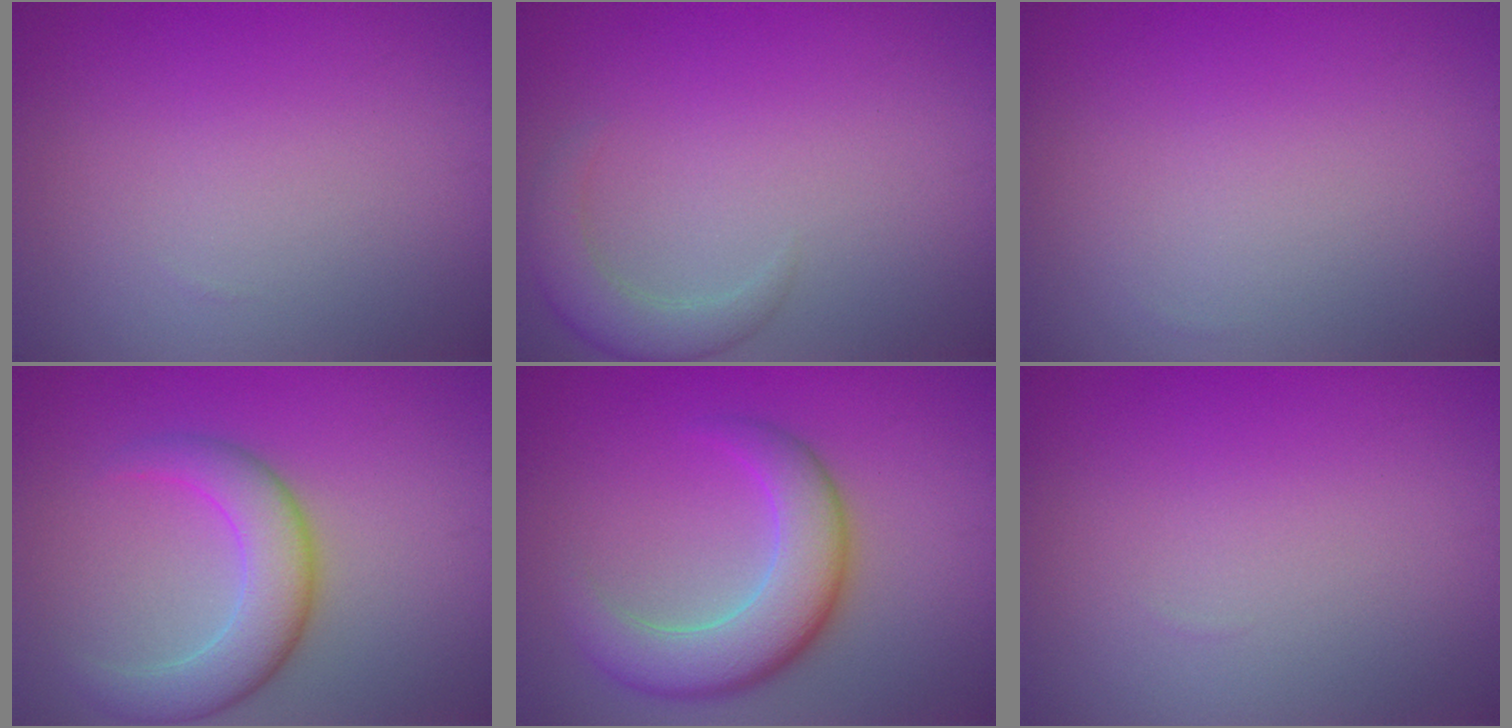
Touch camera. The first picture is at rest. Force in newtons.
{"total": 2.9, "press": 2.9, "slide": 0.3}
{"total": 0.0}
{"total": 5.1, "press": 5.1, "slide": 0.2}
{"total": 6.6, "press": 6.5, "slide": 0.5}
{"total": 0.0}